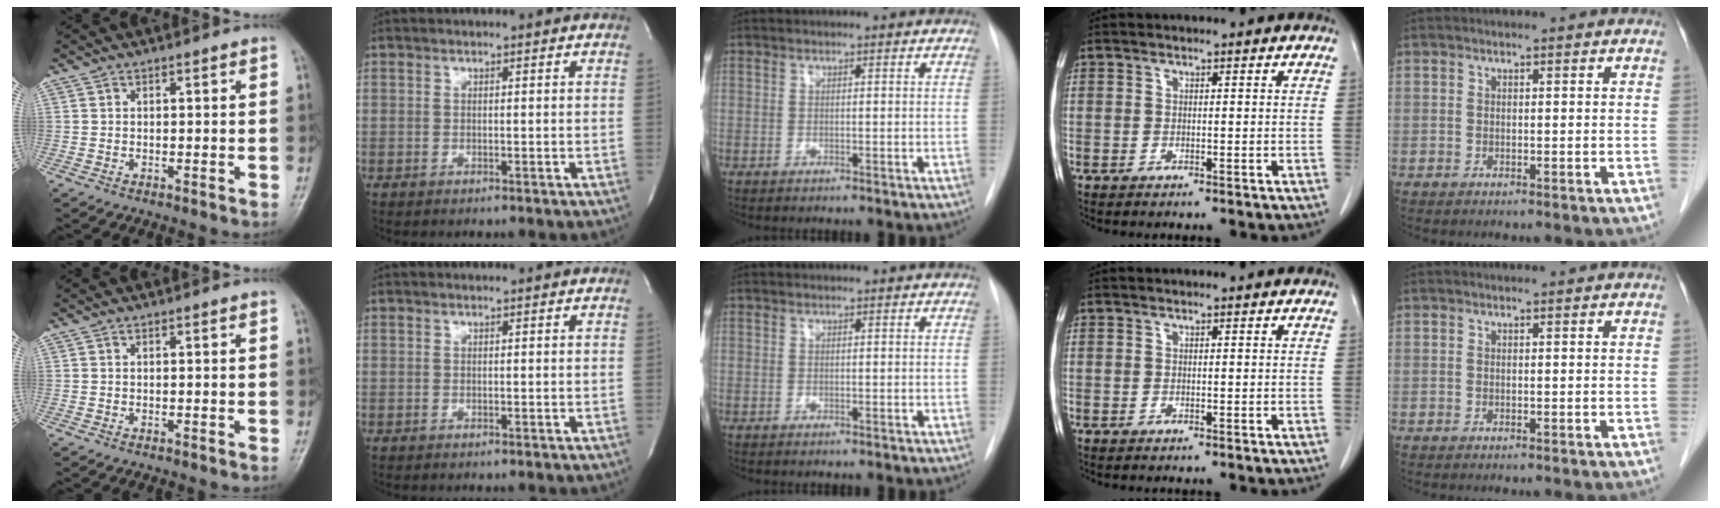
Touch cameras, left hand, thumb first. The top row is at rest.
{}